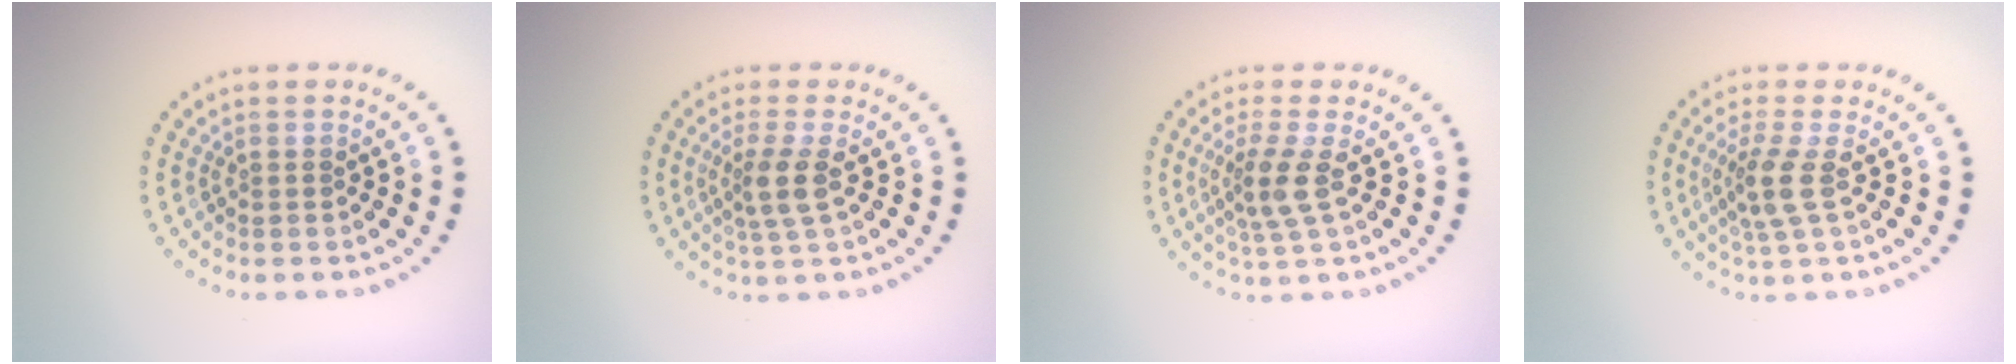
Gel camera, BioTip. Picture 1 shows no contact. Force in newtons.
{"total": 2.7, "press": 2.1, "slide": 1.7}
{"total": 2.8, "press": 2.2, "slide": 1.8}
{"total": 2.7, "press": 2.1, "slide": 1.7}